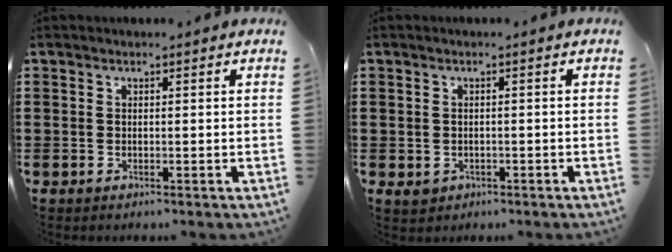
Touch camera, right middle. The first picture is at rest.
{"total": 1.4, "force": [-0.5, 1.2, 0.5], "torque": [-0.013, 0.001, -0.013]}